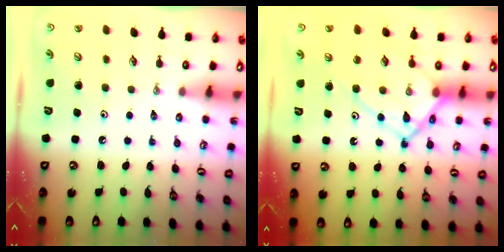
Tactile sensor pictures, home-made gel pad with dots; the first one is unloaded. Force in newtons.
{"total": 12.6, "press": 12.6, "slide": 1.1}